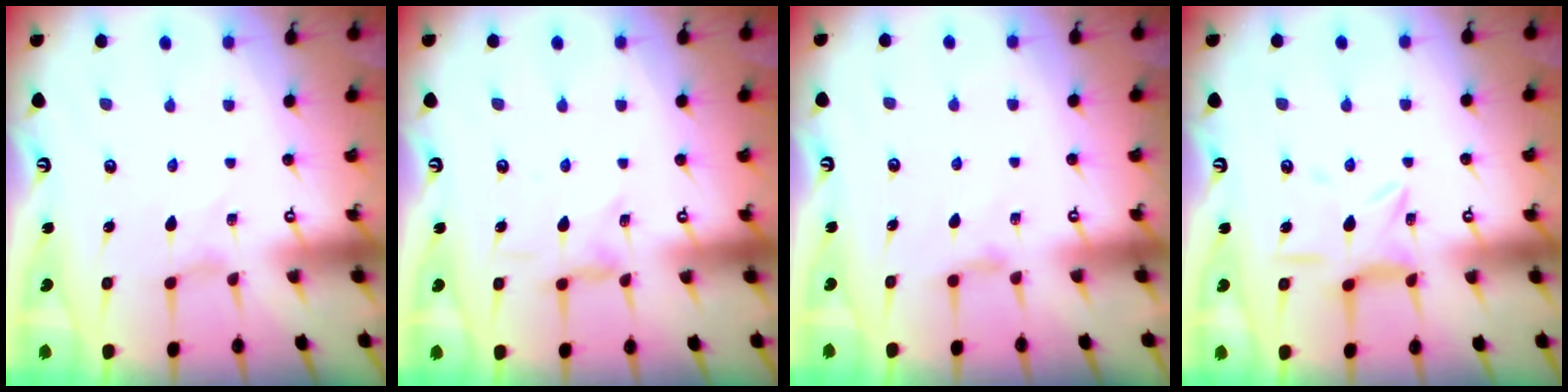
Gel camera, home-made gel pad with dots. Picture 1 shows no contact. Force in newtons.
{"total": 2.2, "press": 2.1, "slide": 0.5}
{"total": 2.4, "press": 2.4, "slide": 0.4}
{"total": 6.3, "press": 6.3, "slide": 0.3}